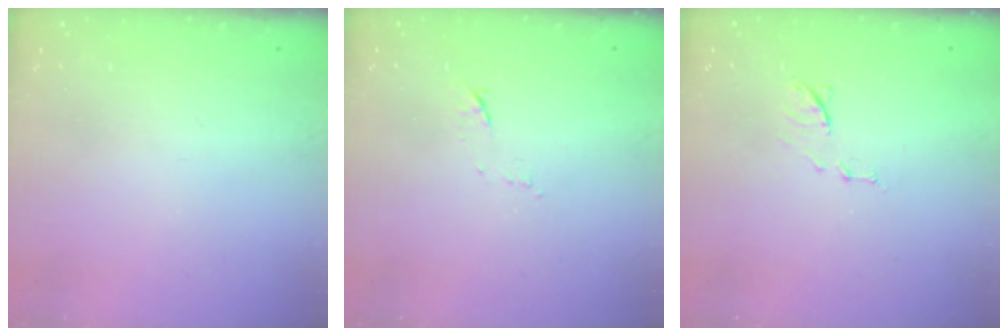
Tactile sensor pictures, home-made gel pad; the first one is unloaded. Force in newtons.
{"total": 6.2, "press": 6.2, "slide": 0.9}
{"total": 7.9, "press": 7.9, "slide": 0.7}